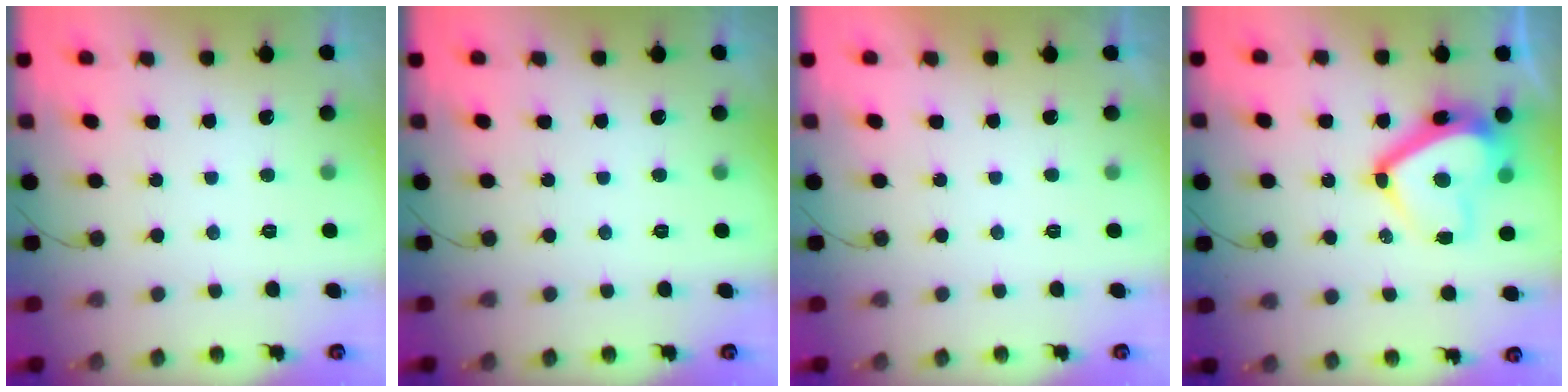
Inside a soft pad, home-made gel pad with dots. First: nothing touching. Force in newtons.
{"total": 0.0}
{"total": 2.3, "press": 2.2, "slide": 0.3}
{"total": 15.0, "press": 14.8, "slide": 2.4}